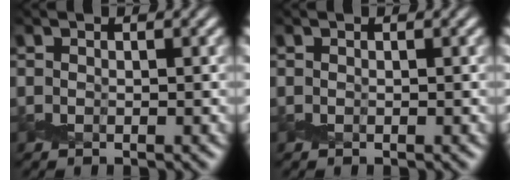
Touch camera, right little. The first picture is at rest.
{"total": 0.0}